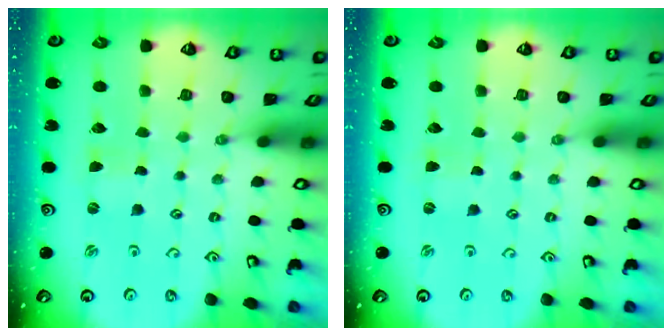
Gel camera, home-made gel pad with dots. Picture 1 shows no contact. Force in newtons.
{"total": 0.7, "press": 0.7, "slide": 0.3}